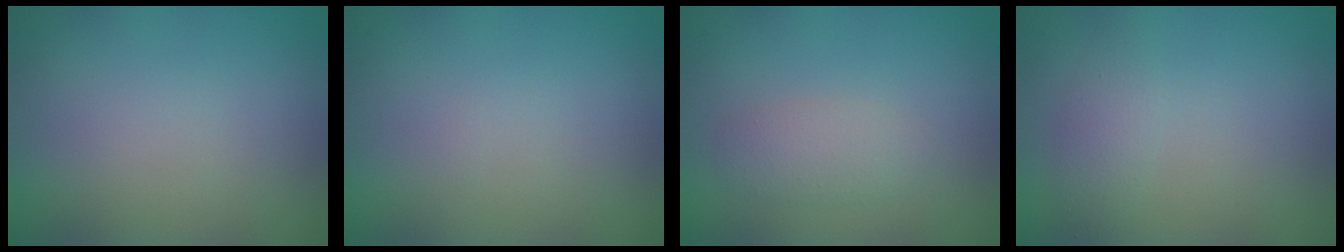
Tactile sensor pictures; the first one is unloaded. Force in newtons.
{"total": 0.0}
{"total": 1.9, "press": 1.9, "slide": 0.1}
{"total": 1.5, "press": 1.5, "slide": 0.1}